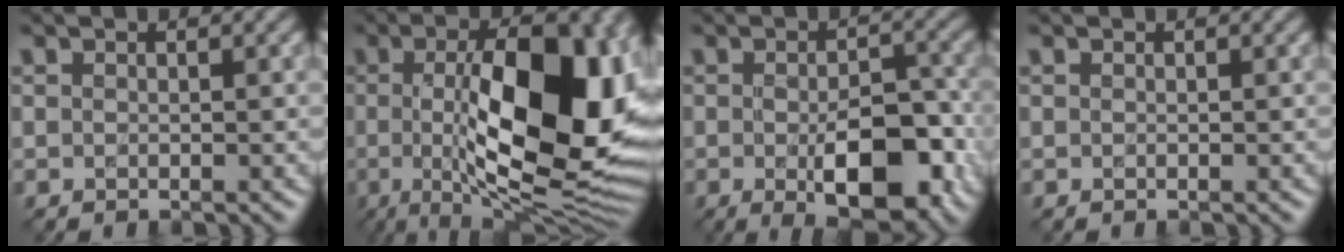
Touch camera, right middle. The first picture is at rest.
{"total": 16.2, "force": [0.4, 6.2, 14.9], "torque": [-0.215, 0.008, 0.002]}
{"total": 7.7, "force": [-2.4, 3.1, 6.6], "torque": [-0.100, -0.005, -0.030]}
{"total": 0.0}